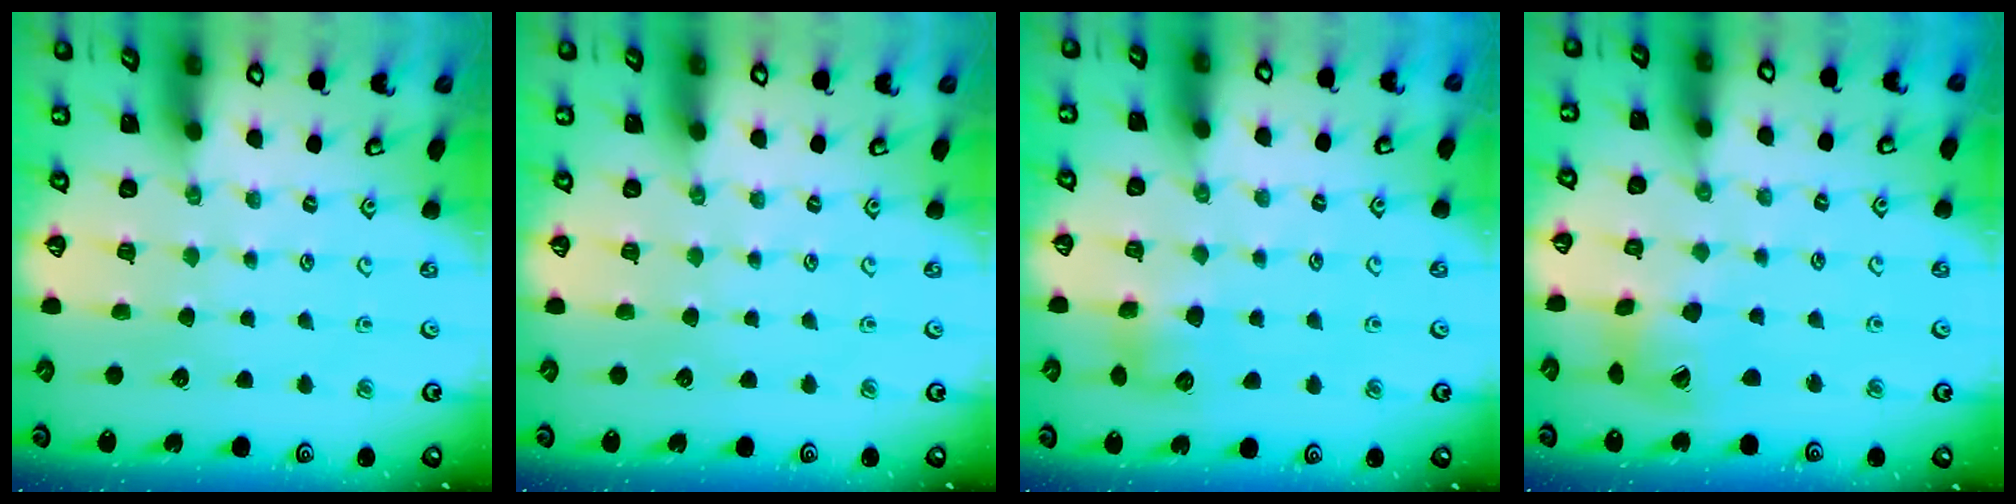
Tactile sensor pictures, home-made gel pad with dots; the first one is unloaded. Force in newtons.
{"total": 0.0}
{"total": 6.7, "press": 6.7, "slide": 0.9}
{"total": 11.9, "press": 11.8, "slide": 1.4}